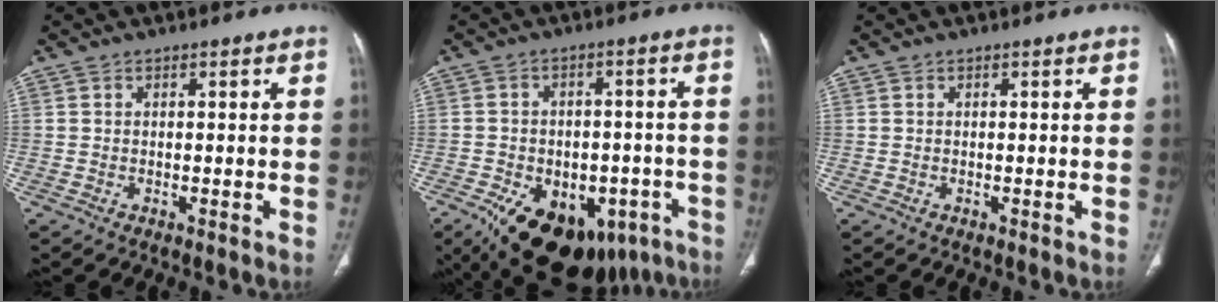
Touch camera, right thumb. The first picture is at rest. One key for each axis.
{"total": 20.9, "fx": -11.0, "fy": 12.5, "fz": 12.6, "tx": -0.177, "ty": 0.033, "tz": -0.144}
{"total": 0.0}